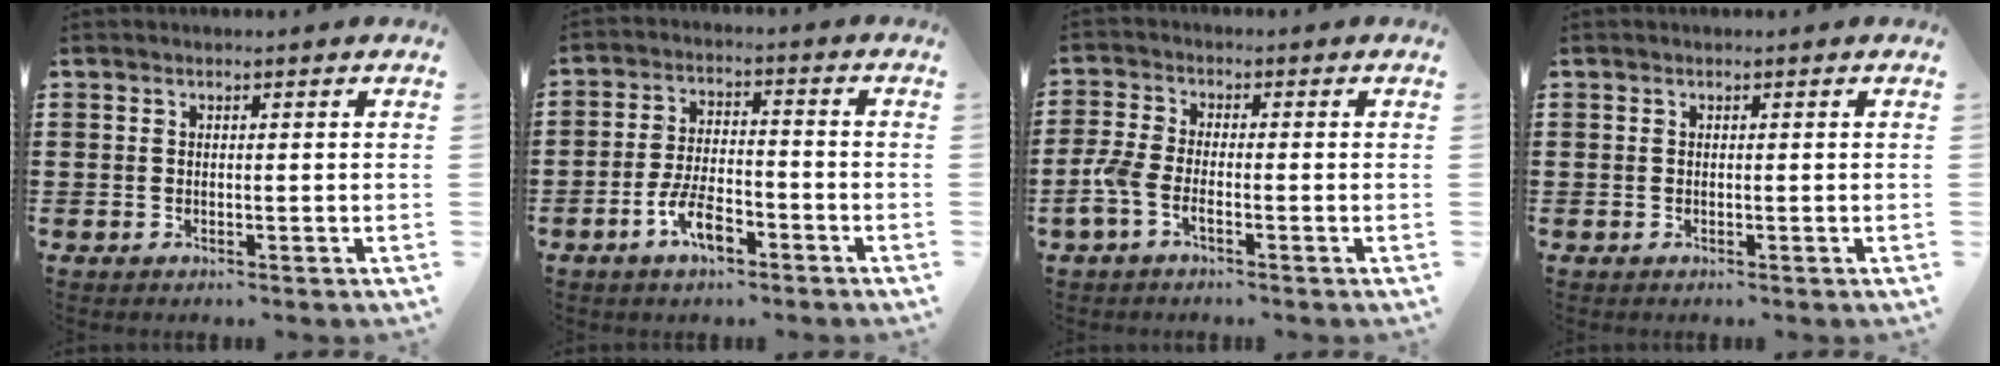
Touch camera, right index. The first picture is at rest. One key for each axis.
{"total": 6.6, "fx": -3.5, "fy": 2.7, "fz": 5.0, "tx": -0.106, "ty": 0.004, "tz": -0.069}
{"total": 3.7, "fx": -1.9, "fy": 1.0, "fz": 3.0, "tx": -0.081, "ty": -0.007, "tz": -0.041}
{"total": 0.0}